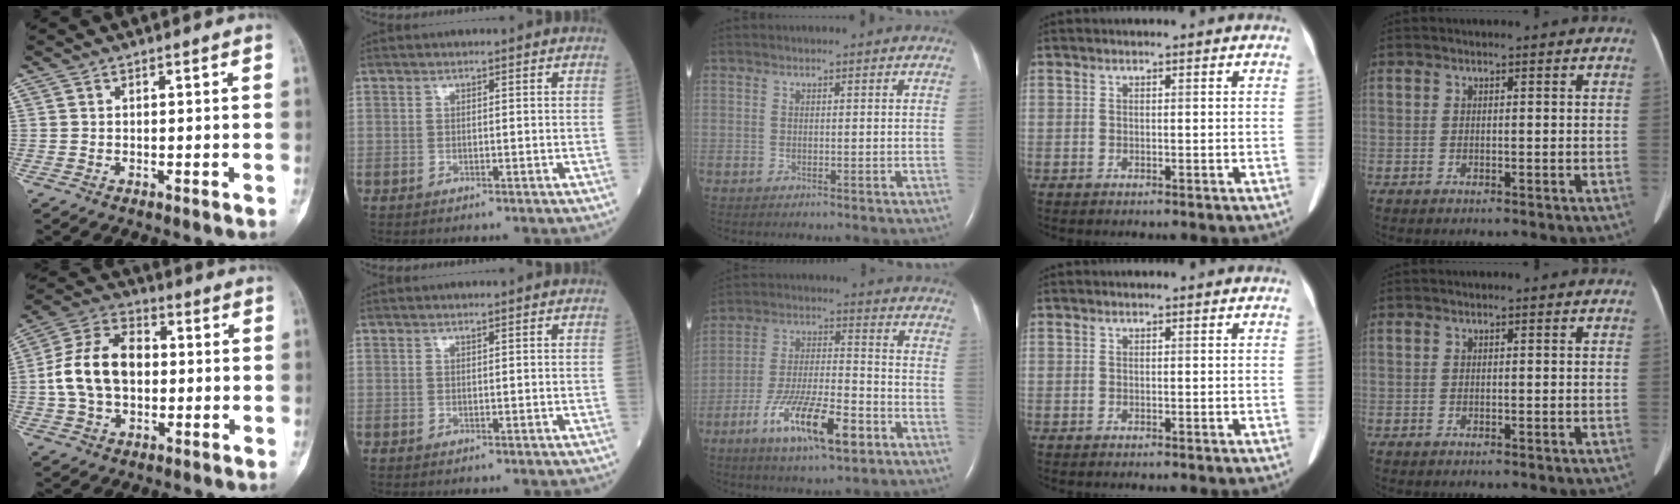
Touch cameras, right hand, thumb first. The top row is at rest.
{"thumb": {"total": 14.1, "force": [-0.1, 9.7, 10.3], "torque": [-0.181, 0.031, -0.007]}, "middle": {"total": 13.7, "force": [-7.0, 3.2, 11.3], "torque": [-0.213, -0.006, -0.117]}}